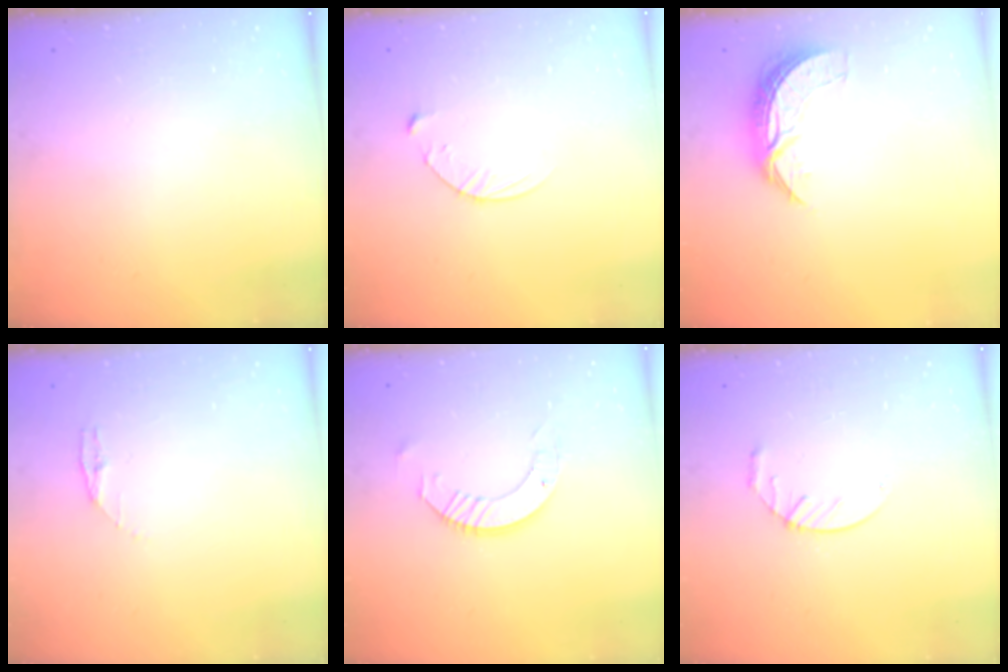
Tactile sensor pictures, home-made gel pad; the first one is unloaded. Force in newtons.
{"total": 5.4, "press": 5.4, "slide": 0.5}
{"total": 7.3, "press": 7.3, "slide": 0.2}
{"total": 3.4, "press": 3.4, "slide": 0.4}
{"total": 7.6, "press": 7.5, "slide": 0.5}
{"total": 4.2, "press": 4.2, "slide": 0.5}